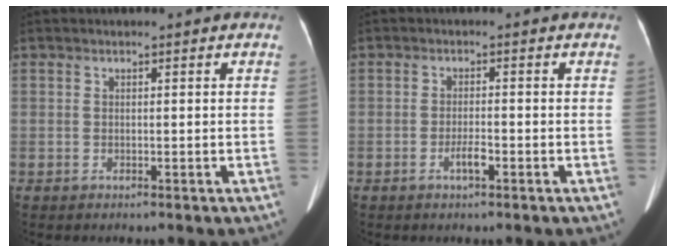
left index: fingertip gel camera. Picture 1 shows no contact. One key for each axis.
{"total": 2.1, "fx": -1.3, "fy": 0.3, "fz": 1.7, "tx": -0.033, "ty": -0.003, "tz": -0.024}